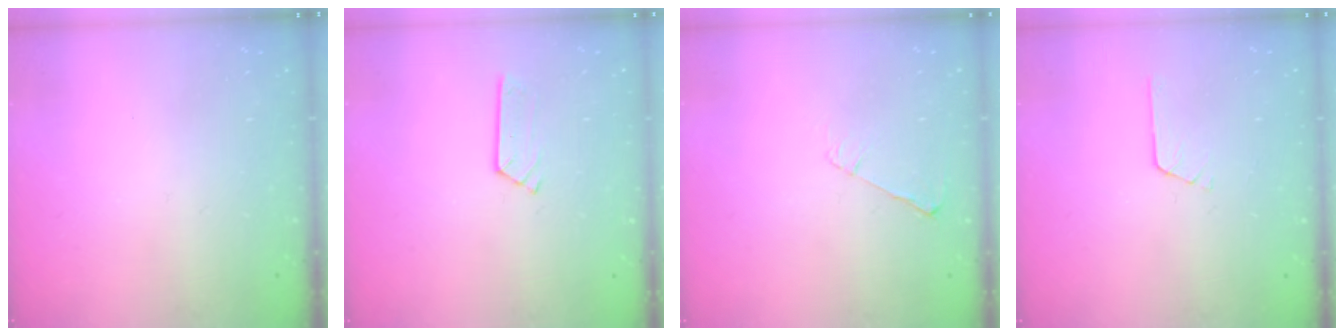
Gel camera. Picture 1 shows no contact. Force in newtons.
{"total": 3.2, "press": 3.2, "slide": 0.3}
{"total": 3.9, "press": 3.9, "slide": 0.6}
{"total": 3.2, "press": 3.2, "slide": 0.3}